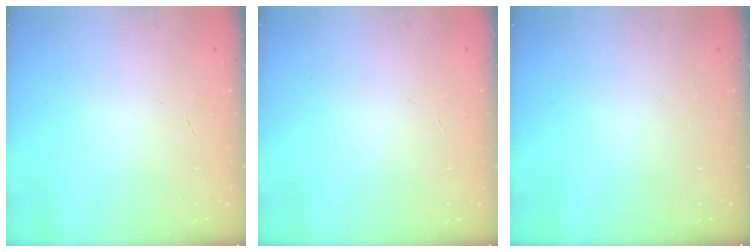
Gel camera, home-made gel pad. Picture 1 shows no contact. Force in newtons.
{"total": 0.0}
{"total": 0.0}